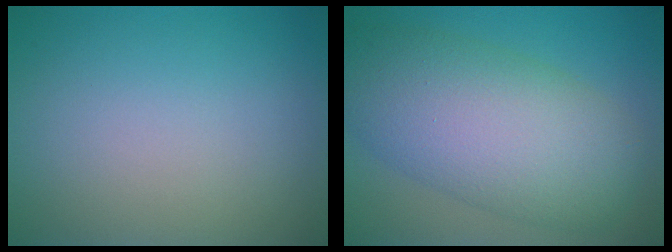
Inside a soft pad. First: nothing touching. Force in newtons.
{"total": 10.2, "press": 10.2, "slide": 0.3}